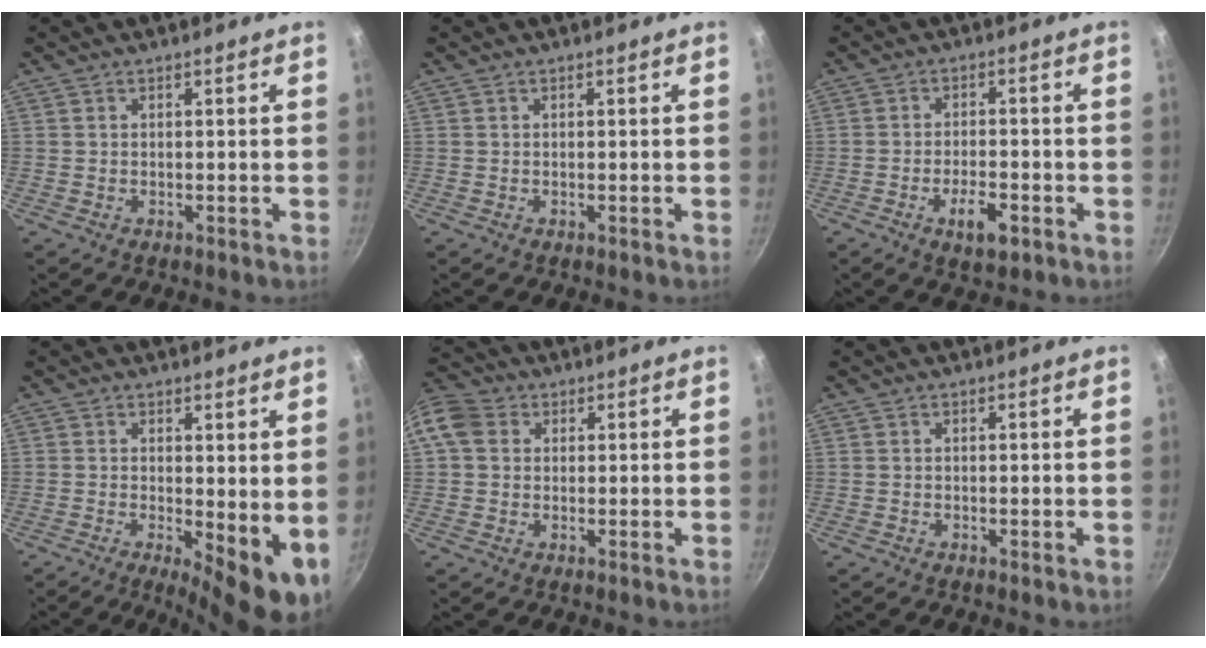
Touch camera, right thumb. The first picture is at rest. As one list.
[{"total": 0.0}, {"total": 5.9, "force": [-2.7, 2.4, 4.6], "torque": [-0.068, 0.014, -0.043]}, {"total": 9.4, "force": [-0.4, 3.5, 8.7], "torque": [-0.104, -0.010, 0.001]}, {"total": 9.2, "force": [1.9, 7.7, 4.6], "torque": [-0.082, 0.019, 0.021]}, {"total": 0.0}]